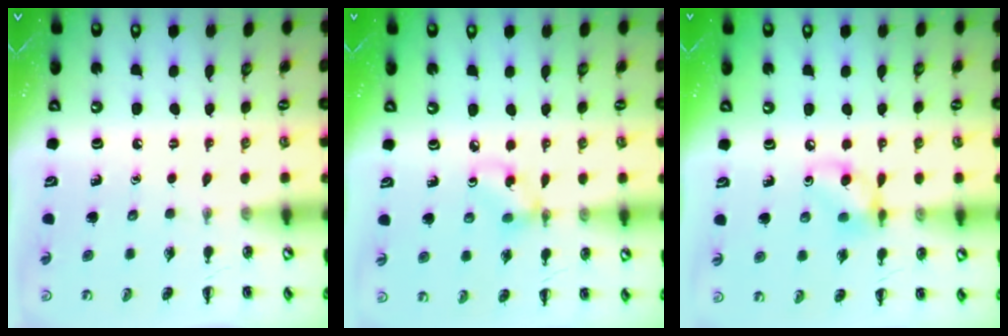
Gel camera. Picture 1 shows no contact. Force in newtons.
{"total": 4.1, "press": 4.1, "slide": 0.5}
{"total": 8.1, "press": 8.1, "slide": 0.7}